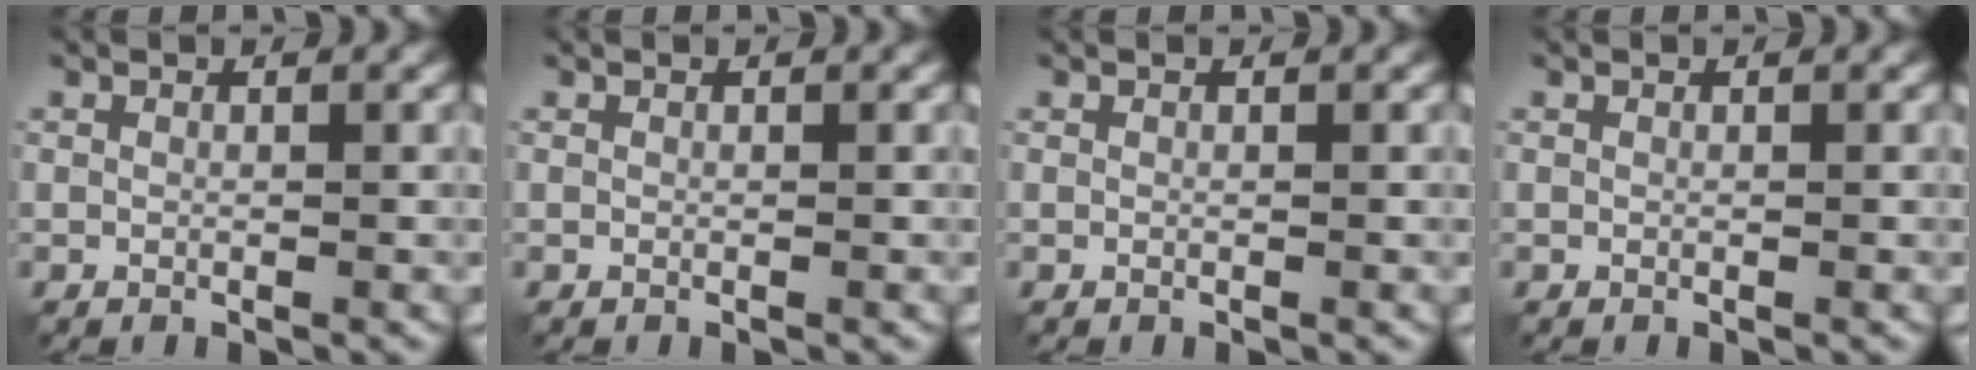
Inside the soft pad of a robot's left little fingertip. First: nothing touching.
{"total": 0.0}
{"total": 0.0}
{"total": 0.0}